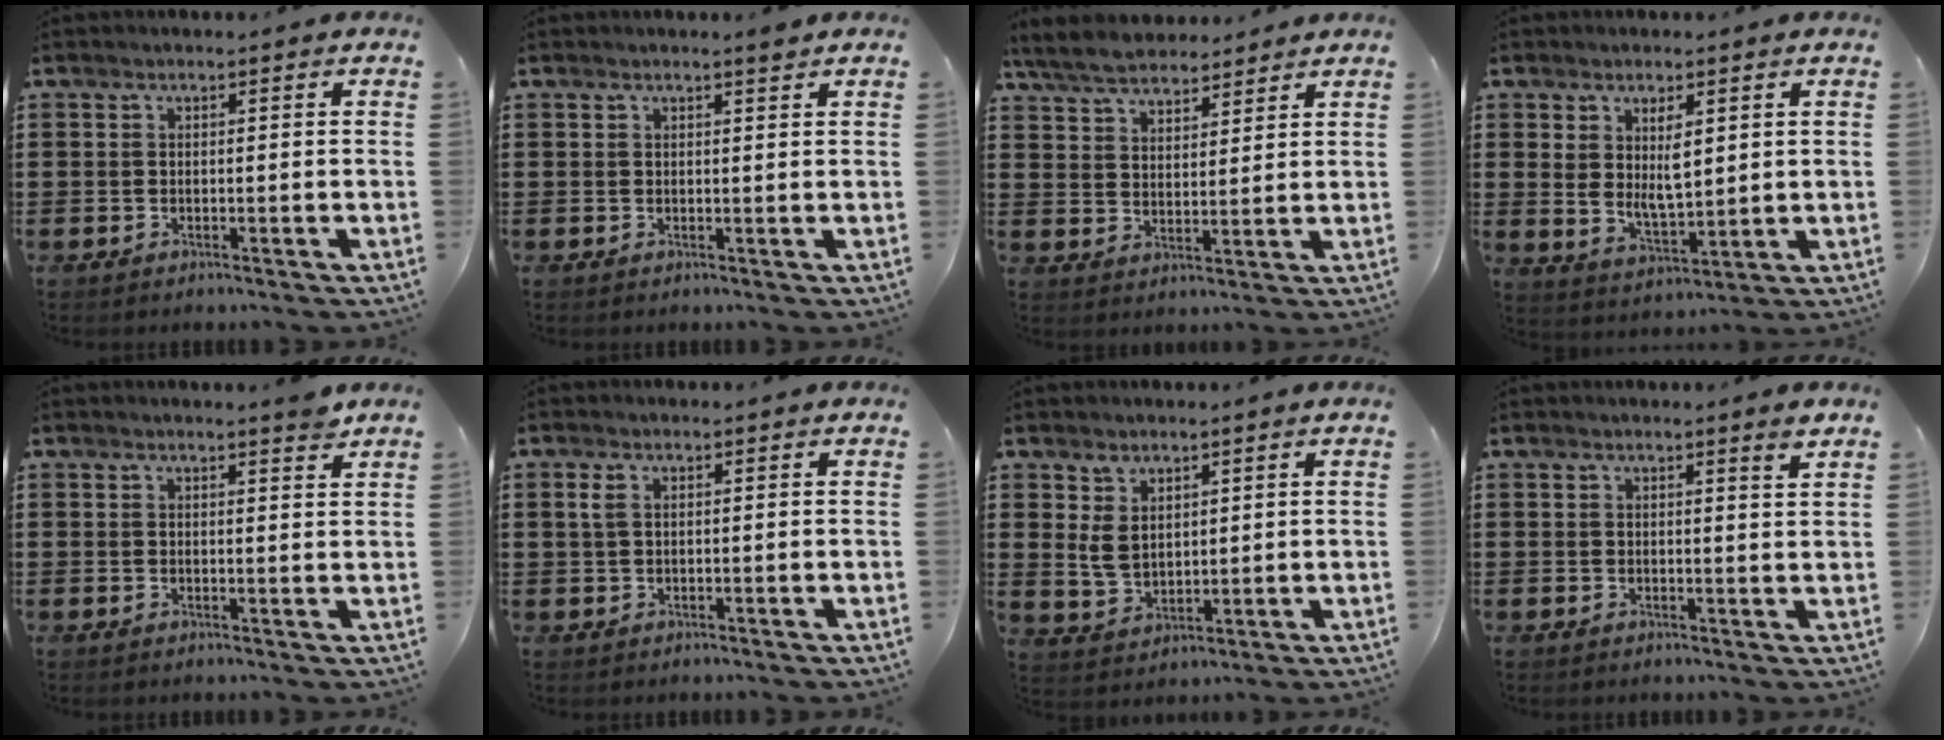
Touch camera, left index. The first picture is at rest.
{"total": 1.4, "force": [1.2, -0.1, 0.8], "torque": [-0.016, -0.001, 0.022]}
{"total": 5.8, "force": [5.3, 2.0, 1.6], "torque": [-0.053, -0.009, 0.098]}
{"total": 5.5, "force": [2.0, 2.5, 4.5], "torque": [-0.077, -0.005, 0.033]}
{"total": 2.2, "force": [2.0, 0.0, 0.9], "torque": [-0.014, -0.006, 0.034]}
{"total": 1.9, "force": [0.5, 1.0, 1.6], "torque": [-0.035, 0.006, 0.010]}
{"total": 4.5, "force": [1.9, 3.2, 2.4], "torque": [-0.049, 0.004, 0.035]}
{"total": 2.2, "force": [1.7, -0.2, 1.3], "torque": [-0.021, -0.004, 0.030]}